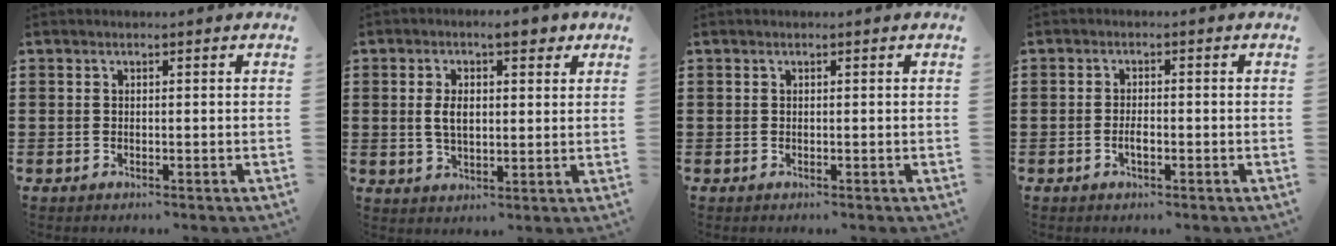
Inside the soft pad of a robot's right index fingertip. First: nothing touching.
{"total": 6.1, "force": [1.8, 2.9, 5.0], "torque": [-0.092, 0.003, 0.025]}
{"total": 0.0}
{"total": 2.0, "force": [-0.7, 0.8, 1.7], "torque": [-0.033, 0.002, -0.013]}